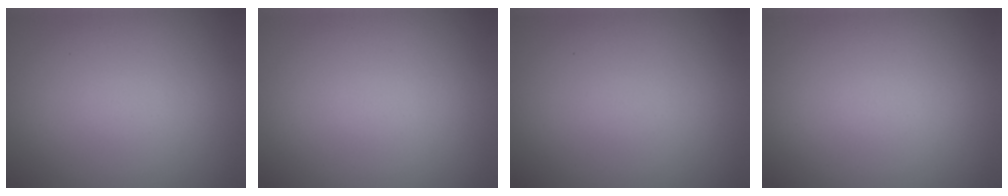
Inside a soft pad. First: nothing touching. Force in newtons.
{"total": 0.0}
{"total": 0.0}
{"total": 0.0}